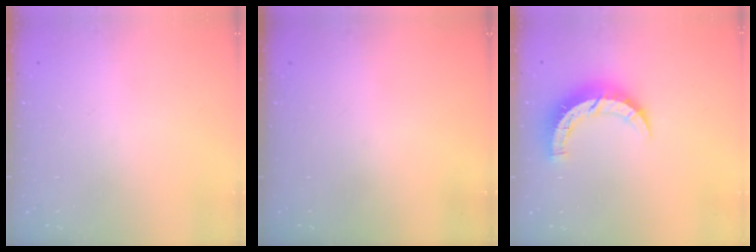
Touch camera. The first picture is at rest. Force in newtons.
{"total": 0.0}
{"total": 8.0, "press": 7.9, "slide": 0.6}